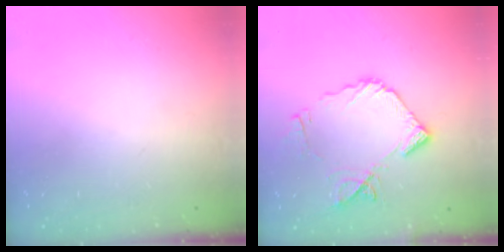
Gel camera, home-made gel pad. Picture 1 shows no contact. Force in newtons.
{"total": 13.2, "press": 13.1, "slide": 1.8}